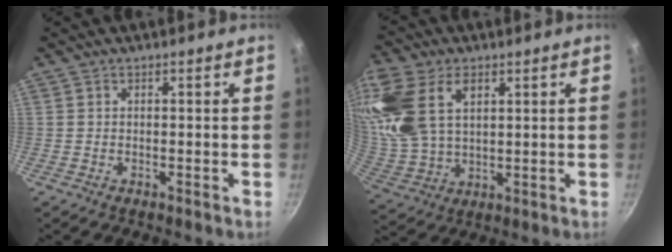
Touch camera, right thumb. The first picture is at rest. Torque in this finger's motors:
{"motor_torque": [0.80, 4.21, 0.32, 0.33, 0.23]}